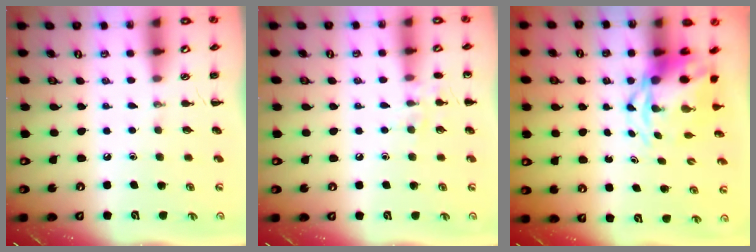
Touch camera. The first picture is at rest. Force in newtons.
{"total": 7.4, "press": 7.1, "slide": 1.9}
{"total": 5.2, "press": 5.0, "slide": 1.7}